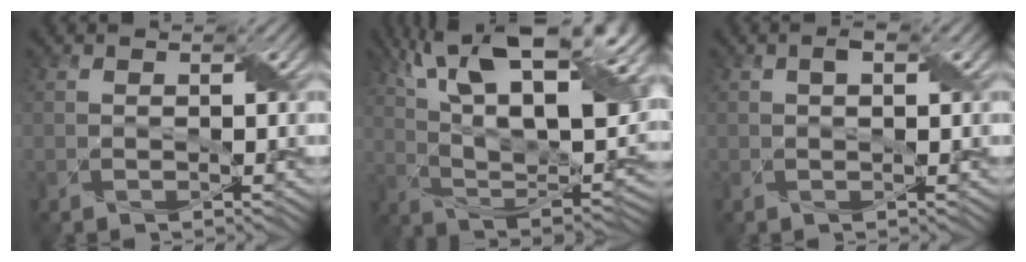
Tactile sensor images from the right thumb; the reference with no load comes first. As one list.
[{"total": 20.1, "force": [9.2, 8.3, 15.8], "torque": [-0.277, 0.058, 0.147]}, {"total": 1.7, "force": [0.3, 0.9, 1.4], "torque": [-0.025, 0.002, 0.005]}]